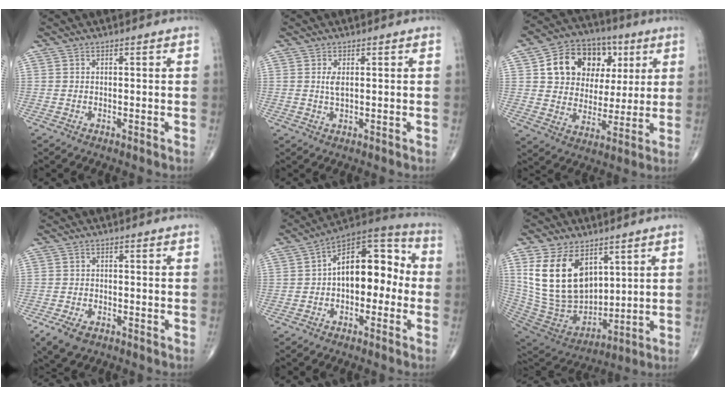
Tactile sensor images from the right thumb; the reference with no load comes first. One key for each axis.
{"total": 1.9, "fx": 0.5, "fy": 0.6, "fz": 1.7, "tx": -0.034, "ty": -0.004, "tz": 0.014}
{"total": 17.2, "fx": 5.3, "fy": 13.4, "fz": 9.5, "tx": -0.115, "ty": 0.007, "tz": 0.090}
{"total": 5.3, "fx": -3.1, "fy": 2.9, "fz": 3.0, "tx": -0.058, "ty": 0.002, "tz": -0.054}
{"total": 14.7, "fx": -0.6, "fy": 8.8, "fz": 11.7, "tx": -0.140, "ty": 0.046, "tz": -0.027}
{"total": 19.1, "fx": 7.2, "fy": 12.4, "fz": 12.7, "tx": -0.217, "ty": -0.037, "tz": 0.160}